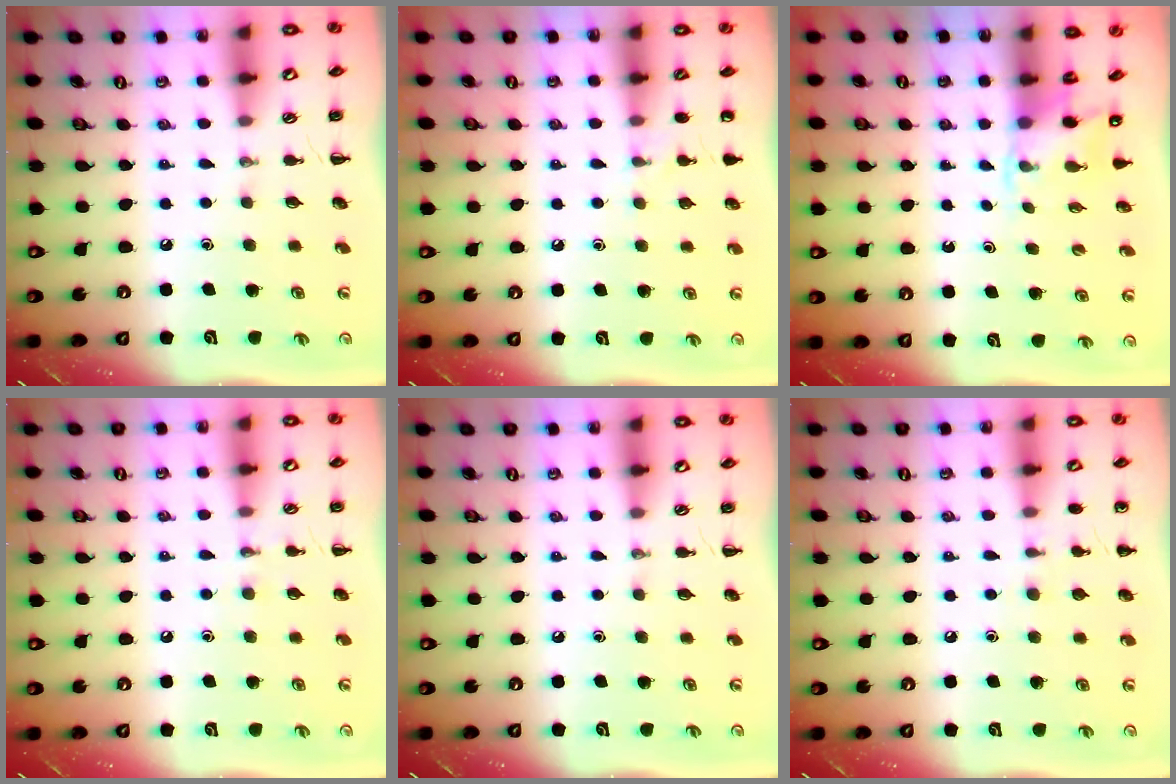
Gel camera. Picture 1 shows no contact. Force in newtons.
{"total": 5.6, "press": 5.2, "slide": 1.9}
{"total": 2.5, "press": 2.3, "slide": 1.0}
{"total": 5.0, "press": 4.8, "slide": 1.4}
{"total": 0.0}
{"total": 5.6, "press": 5.4, "slide": 1.7}